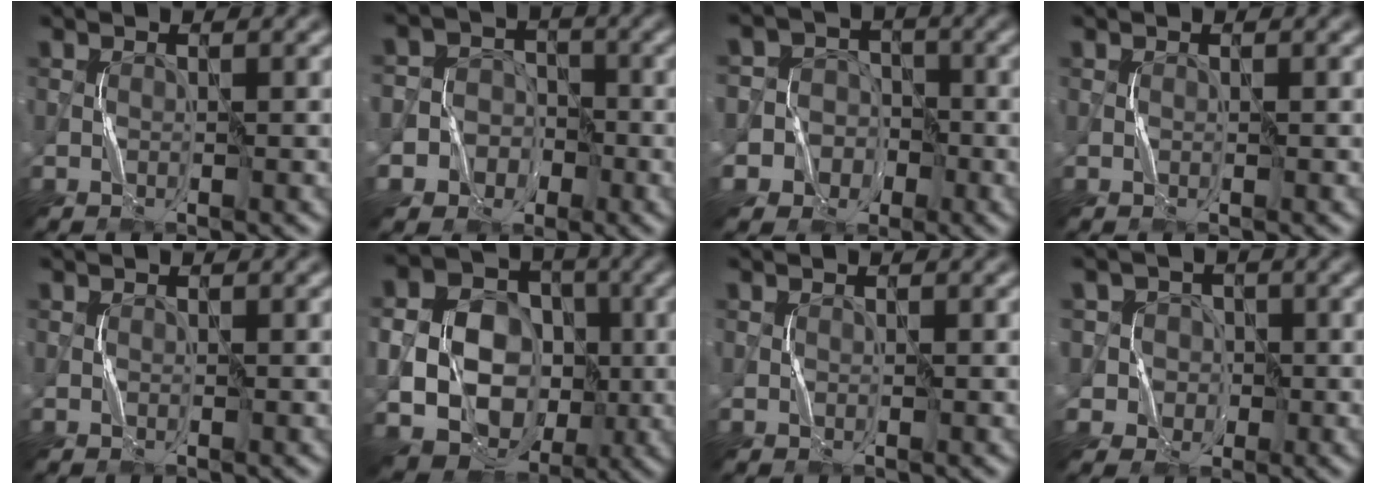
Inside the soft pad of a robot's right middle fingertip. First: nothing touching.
{"total": 5.3, "force": [-2.1, 4.8, 0.8], "torque": [-0.002, 0.013, -0.061]}
{"total": 6.7, "force": [-2.5, 6.2, 0.6], "torque": [-0.007, 0.015, -0.072]}
{"total": 0.0}
{"total": 0.0}
{"total": 15.7, "force": [-1.7, 13.7, 7.4], "torque": [-0.175, -0.007, -0.029]}
{"total": 0.0}
{"total": 5.0, "force": [-0.2, 4.9, 0.7], "torque": [-0.001, 0.024, -0.019]}